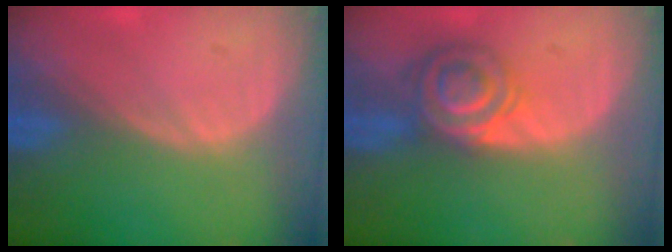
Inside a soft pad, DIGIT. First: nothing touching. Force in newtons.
{"total": 7.1, "press": 6.0, "slide": 3.8}